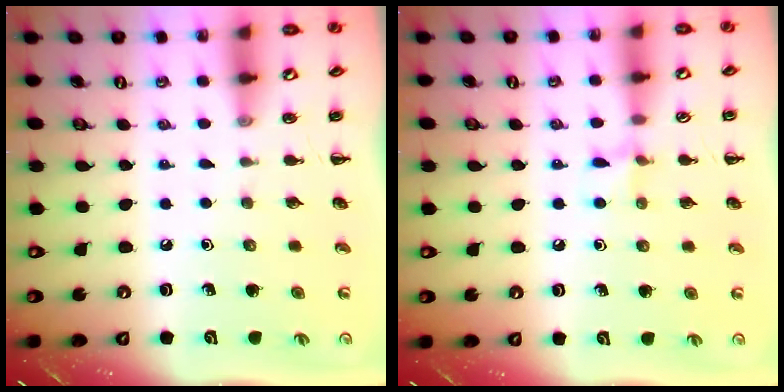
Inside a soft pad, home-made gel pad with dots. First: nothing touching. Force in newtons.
{"total": 6.0, "press": 5.7, "slide": 1.8}